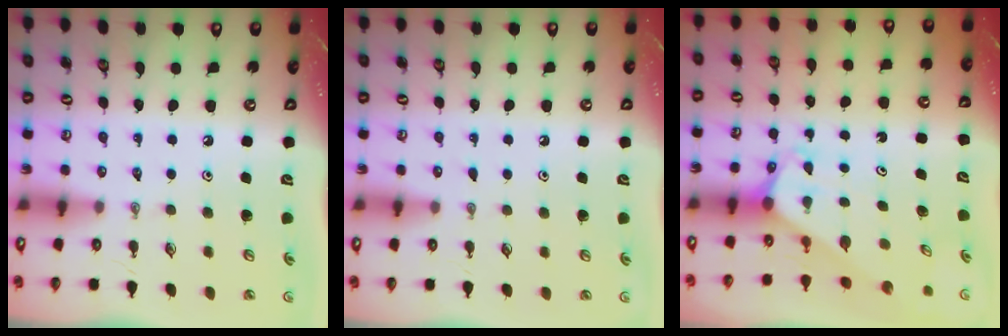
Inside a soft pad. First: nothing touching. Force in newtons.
{"total": 2.1, "press": 2.1, "slide": 0.3}
{"total": 2.0, "press": 2.0, "slide": 0.1}